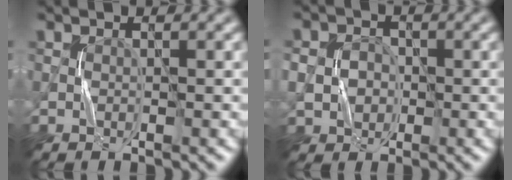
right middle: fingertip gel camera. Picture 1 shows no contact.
{"total": 3.1, "force": [-0.3, 2.8, 1.3], "torque": [-0.013, -0.002, -0.006]}